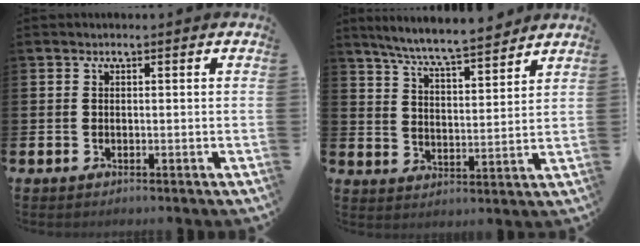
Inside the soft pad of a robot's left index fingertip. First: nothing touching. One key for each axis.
{"total": 7.5, "fx": 7.1, "fy": 0.1, "fz": 2.4, "tx": -0.073, "ty": -0.044, "tz": 0.126}